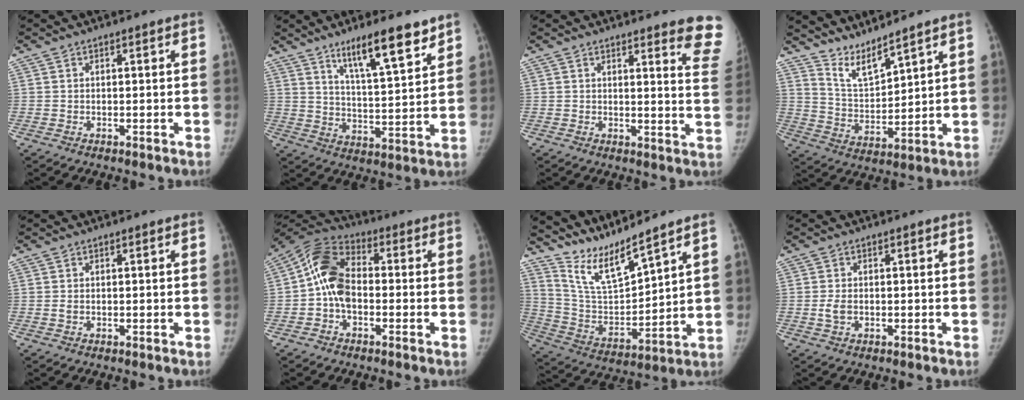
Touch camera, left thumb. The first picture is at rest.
{"total": 12.9, "force": [8.9, 2.4, 9.0], "torque": [-0.126, -0.055, 0.150]}
{"total": 9.9, "force": [8.8, 1.5, 4.4], "torque": [-0.019, -0.079, 0.073]}
{"total": 7.4, "force": [6.9, 0.6, 2.6], "torque": [-0.048, -0.060, 0.147]}
{"total": 0.9, "force": [-0.1, 0.6, 0.6], "torque": [-0.007, 0.001, -0.002]}
{"total": 10.6, "force": [-1.0, 7.2, 7.7], "torque": [-0.136, 0.029, -0.037]}
{"total": 11.7, "force": [10.6, 0.5, 5.0], "torque": [-0.090, -0.076, 0.220]}
{"total": 2.5, "force": [-0.4, 1.7, 1.8], "torque": [-0.033, 0.005, -0.008]}